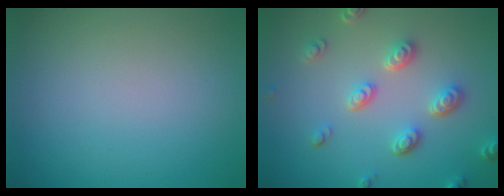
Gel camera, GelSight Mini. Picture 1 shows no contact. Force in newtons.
{"total": 3.8, "press": 3.2, "slide": 2.0}